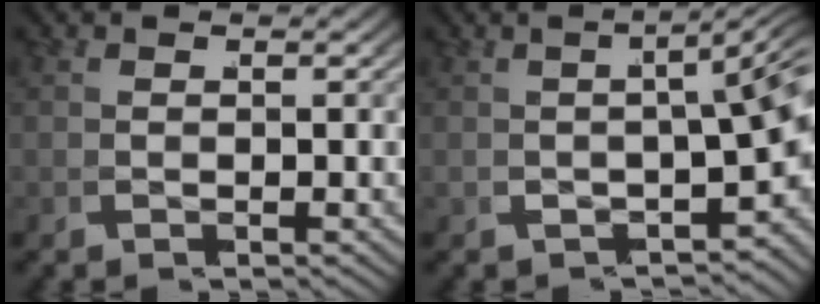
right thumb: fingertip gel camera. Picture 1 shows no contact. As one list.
[{"total": 4.7, "force": [-0.4, 1.6, 4.4], "torque": [-0.035, 0.021, -0.008]}]